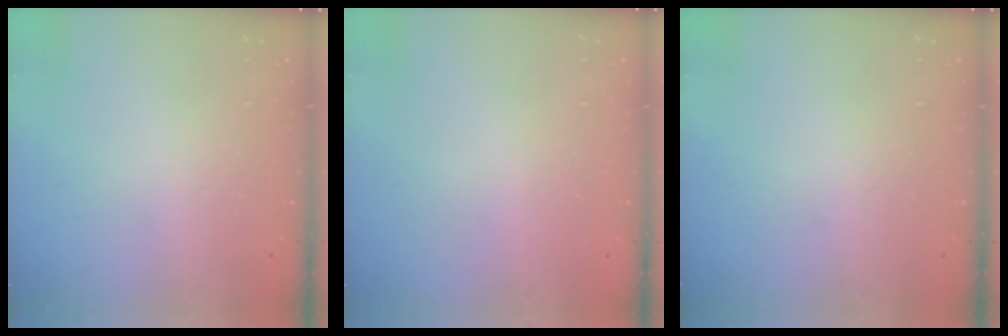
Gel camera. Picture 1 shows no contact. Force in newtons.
{"total": 0.8, "press": 0.8, "slide": 0.1}
{"total": 0.0}